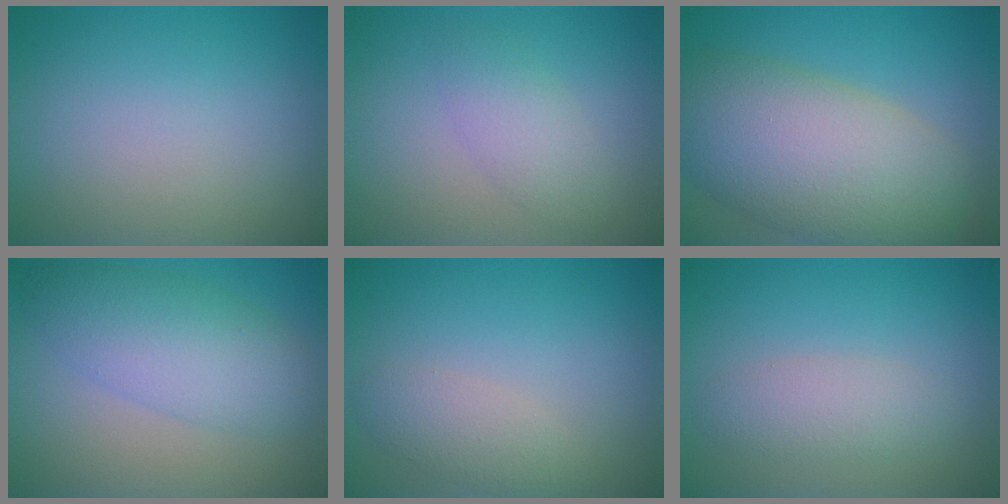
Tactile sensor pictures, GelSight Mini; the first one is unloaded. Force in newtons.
{"total": 2.4, "press": 2.4, "slide": 0.1}
{"total": 11.2, "press": 11.2, "slide": 0.6}
{"total": 5.3, "press": 5.3, "slide": 0.1}
{"total": 2.3, "press": 2.3, "slide": 0.2}
{"total": 2.6, "press": 2.6, "slide": 0.2}